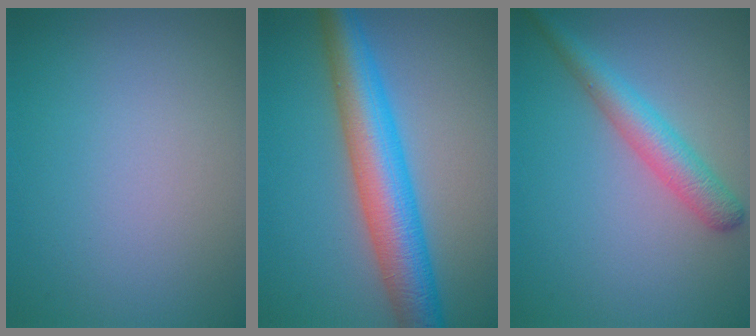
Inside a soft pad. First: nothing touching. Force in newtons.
{"total": 7.5, "press": 7.5, "slide": 0.1}
{"total": 3.5, "press": 3.5, "slide": 0.0}